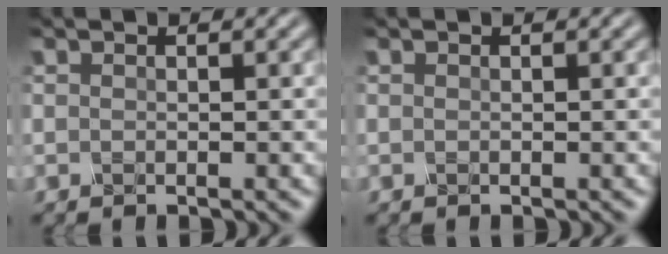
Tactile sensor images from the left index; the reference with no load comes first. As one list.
[{"total": 0.0}]